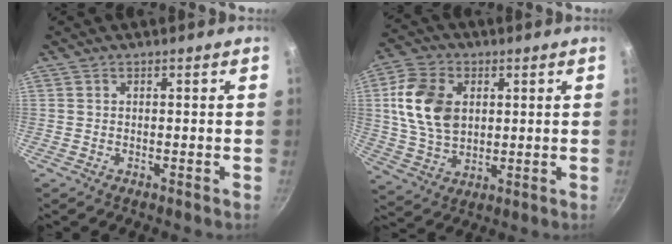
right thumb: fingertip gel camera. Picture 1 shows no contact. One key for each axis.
{"total": 13.5, "fx": 2.7, "fy": 9.5, "fz": 9.2, "tx": -0.158, "ty": -0.004, "tz": 0.052}